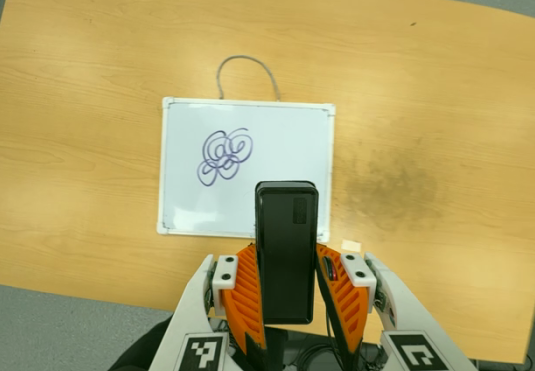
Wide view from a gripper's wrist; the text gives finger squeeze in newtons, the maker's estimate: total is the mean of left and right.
{"total": 3.7, "left": 2.4, "right": 5.0}